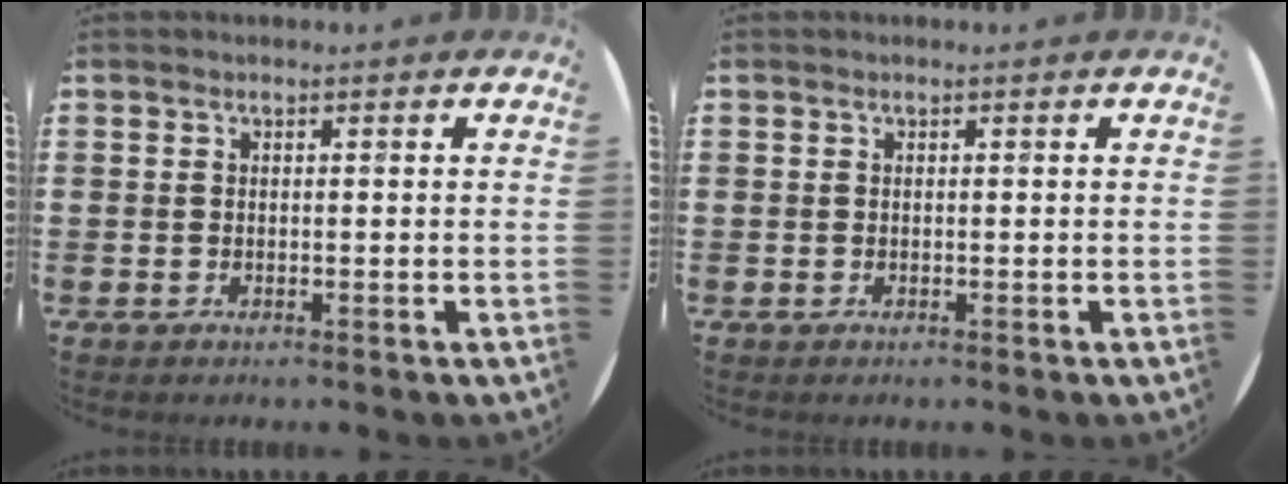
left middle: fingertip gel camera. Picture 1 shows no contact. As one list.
[{"total": 0.0}]